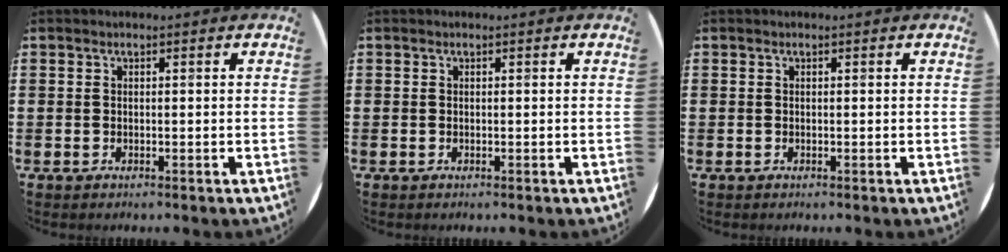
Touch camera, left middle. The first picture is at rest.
{"total": 0.0}
{"total": 0.0}